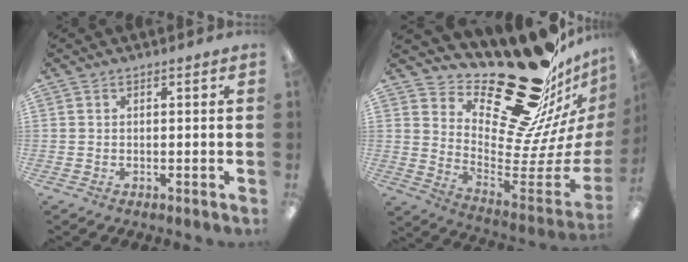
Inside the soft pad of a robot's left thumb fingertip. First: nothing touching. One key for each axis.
{"total": 28.7, "fx": 21.8, "fy": 10.4, "fz": 15.5, "tx": -0.164, "ty": -0.195, "tz": 0.395}